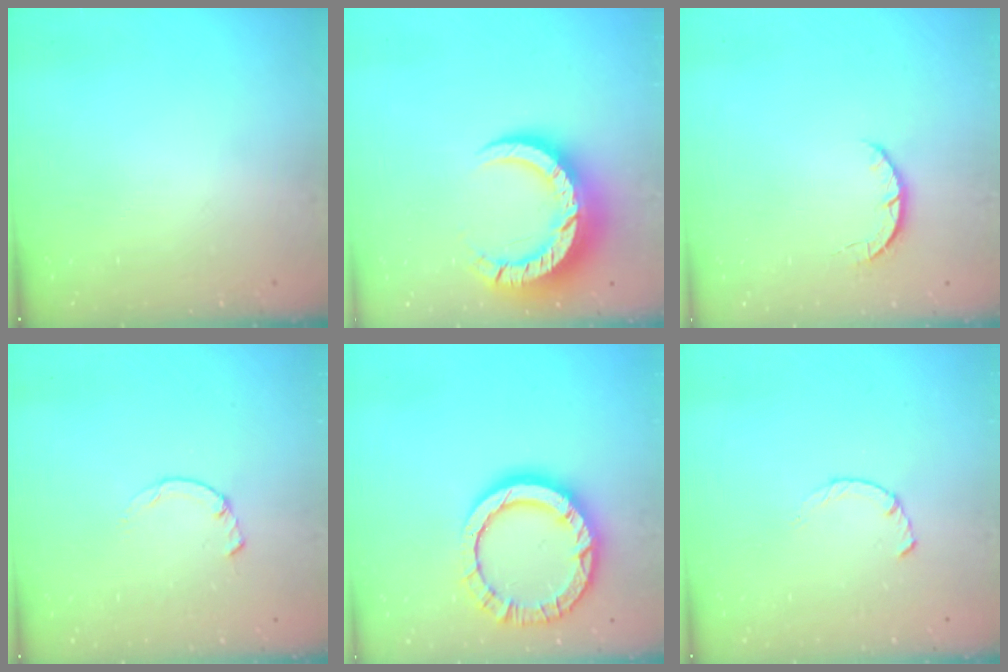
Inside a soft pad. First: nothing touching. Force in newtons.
{"total": 14.2, "press": 14.1, "slide": 1.3}
{"total": 3.3, "press": 3.3, "slide": 0.5}
{"total": 0.5, "press": 0.4, "slide": 0.3}
{"total": 13.7, "press": 13.6, "slide": 1.4}
{"total": 2.4, "press": 2.3, "slide": 0.4}